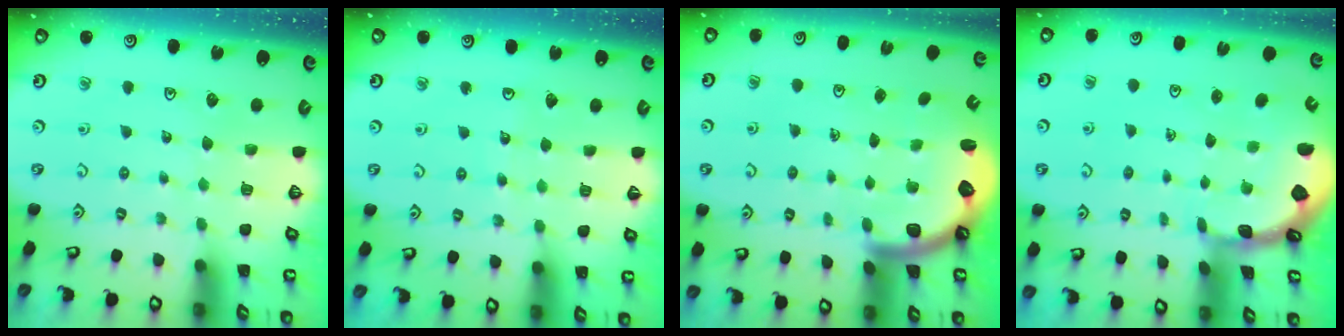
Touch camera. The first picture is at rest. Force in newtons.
{"total": 3.9, "press": 3.9, "slide": 0.2}
{"total": 3.1, "press": 3.0, "slide": 0.5}
{"total": 1.0, "press": 1.0, "slide": 0.1}